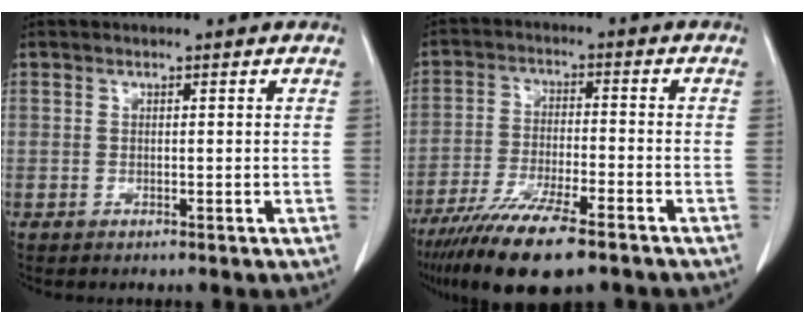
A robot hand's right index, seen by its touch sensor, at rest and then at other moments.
{"total": 14.4, "force": [-10.4, 2.4, 9.6], "torque": [-0.180, -0.036, -0.176]}